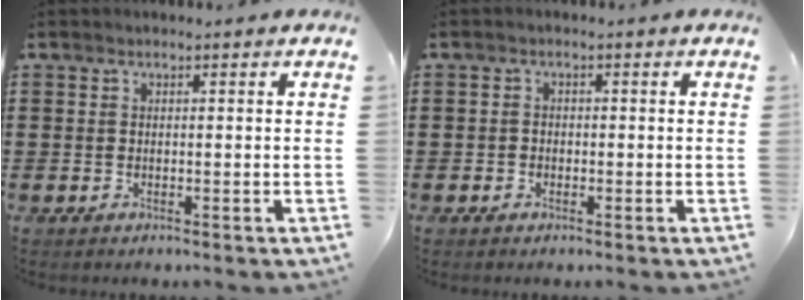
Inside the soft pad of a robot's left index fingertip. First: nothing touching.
{"total": 1.0, "force": [-0.6, 0.7, 0.1], "torque": [-0.007, 0.000, -0.014]}